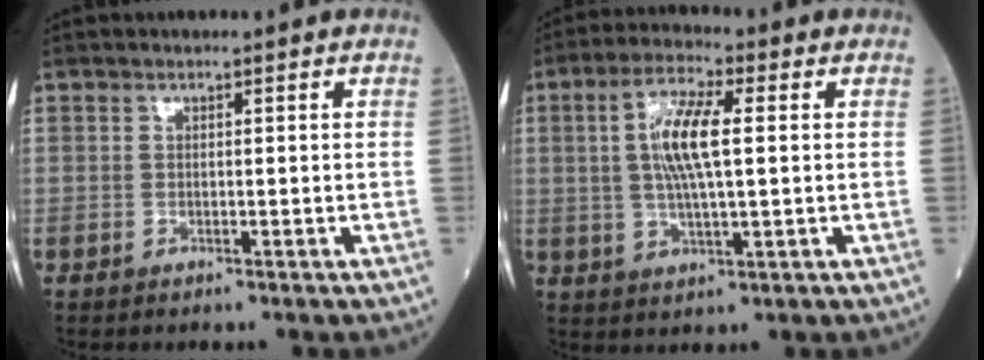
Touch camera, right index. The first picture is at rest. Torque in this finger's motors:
{"motor_torque": [0.35, 0.05, 0.22, 0.12]}